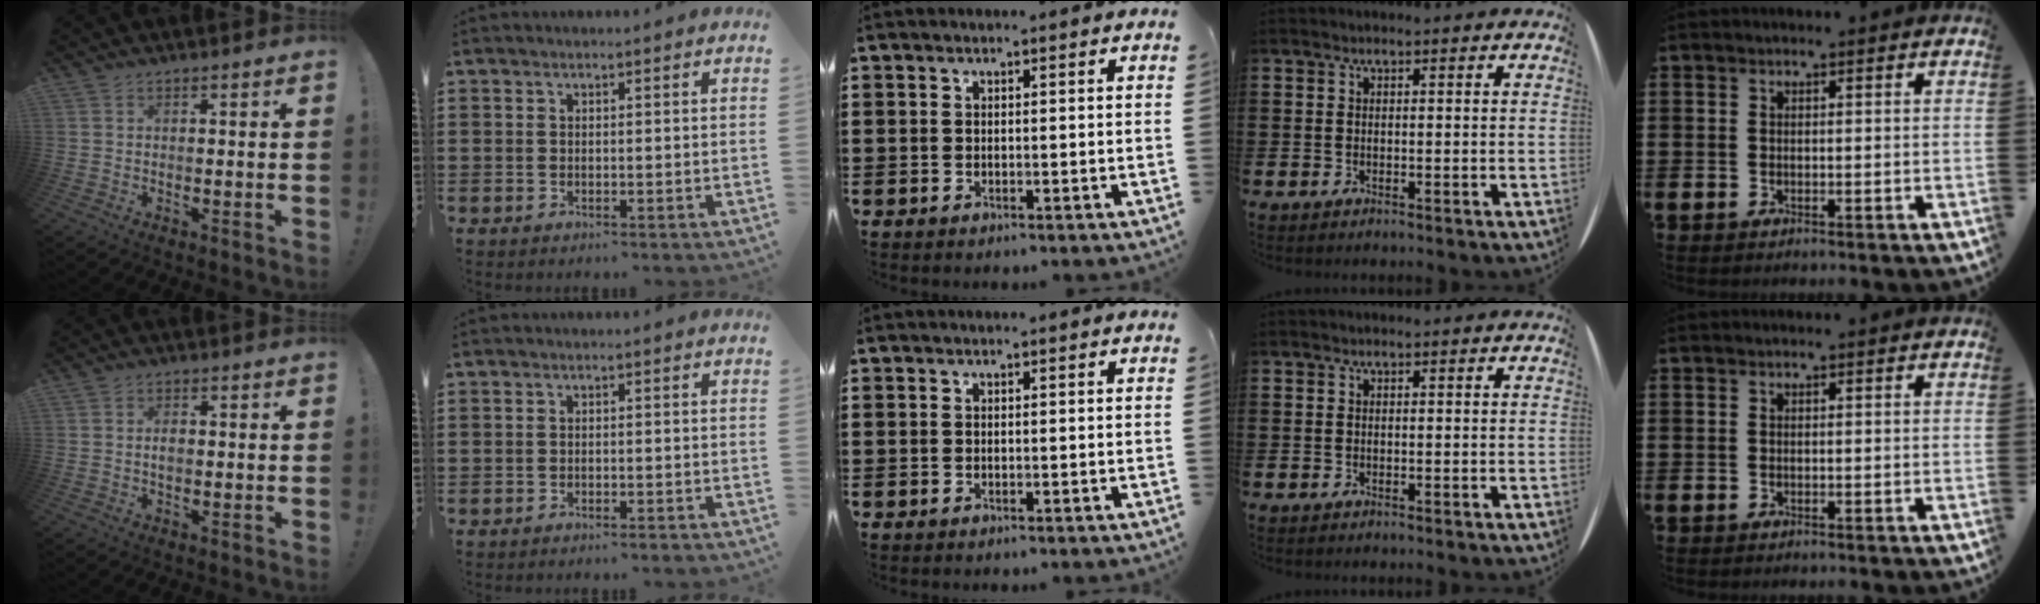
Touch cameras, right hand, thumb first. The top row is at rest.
{"thumb": {"total": 1.9, "force": [0.0, 1.2, 1.5], "torque": [-0.022, 0.004, -0.002]}, "index": {"total": 1.6, "force": [-1.5, 0.0, 0.3], "torque": [-0.007, 0.003, -0.032]}}